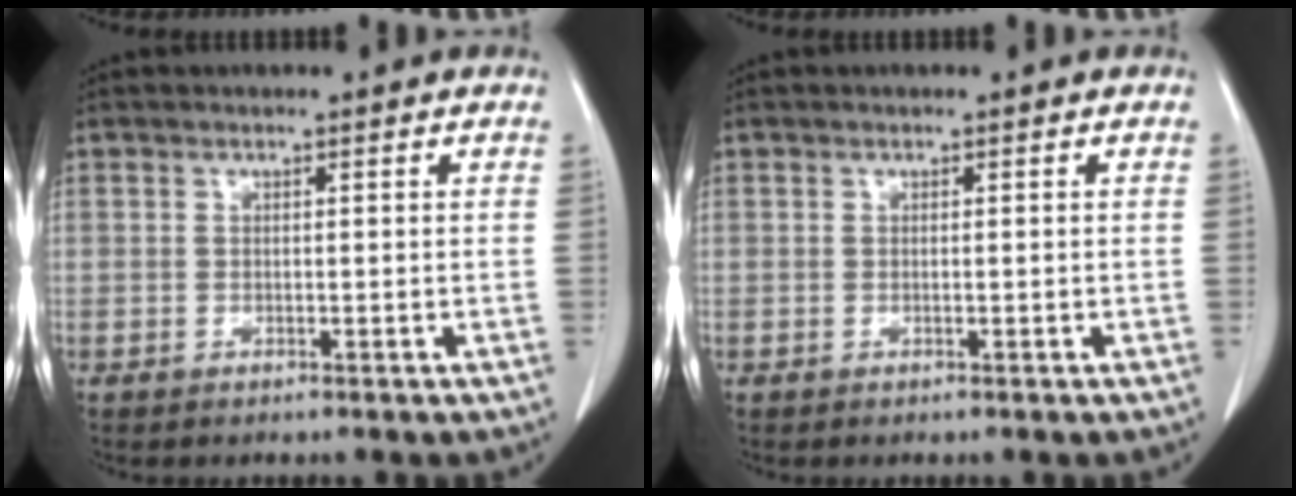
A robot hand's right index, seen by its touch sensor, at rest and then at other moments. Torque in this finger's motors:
{"motor_torque": [0.01, -0.01, 0.00, 0.00]}